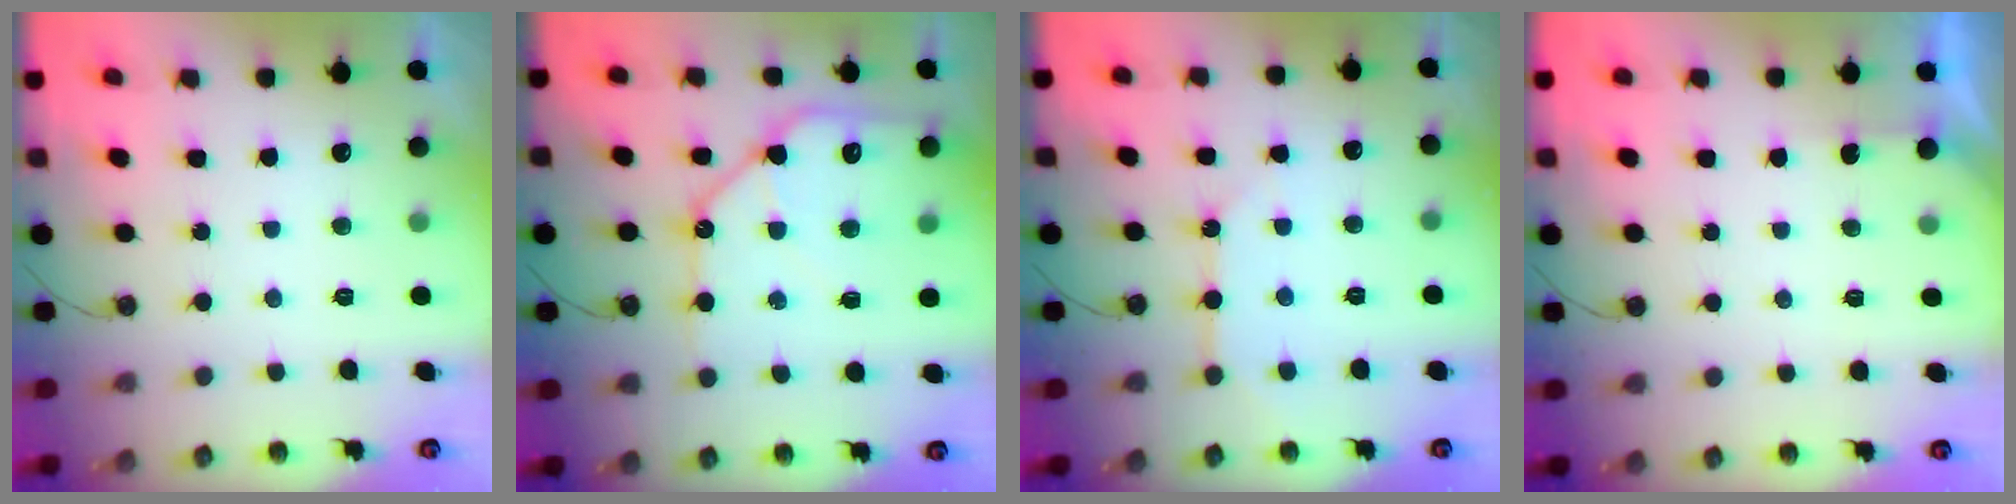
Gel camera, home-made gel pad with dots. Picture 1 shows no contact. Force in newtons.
{"total": 14.2, "press": 14.1, "slide": 1.6}
{"total": 7.5, "press": 7.5, "slide": 0.8}
{"total": 2.3, "press": 2.2, "slide": 0.3}